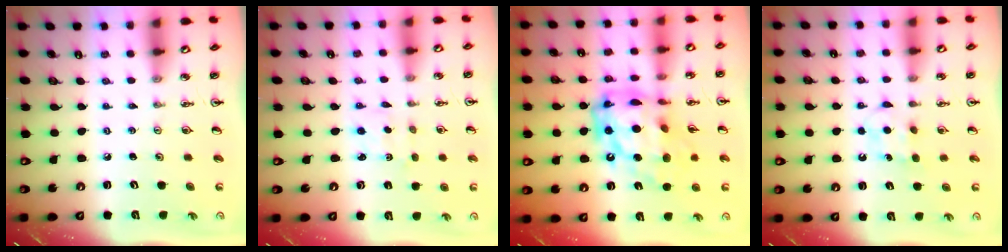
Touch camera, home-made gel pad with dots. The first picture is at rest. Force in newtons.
{"total": 1.5, "press": 1.3, "slide": 0.7}
{"total": 21.2, "press": 21.0, "slide": 2.7}
{"total": 5.6, "press": 5.6, "slide": 0.8}